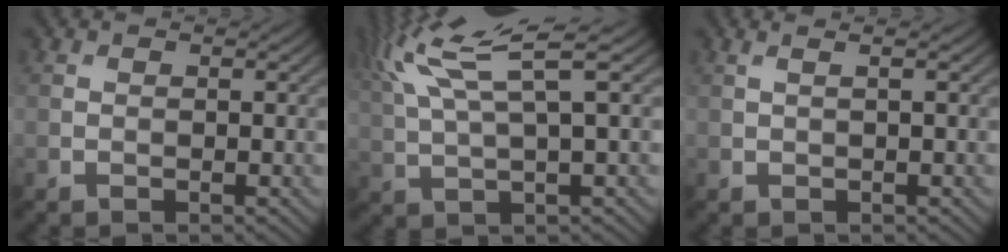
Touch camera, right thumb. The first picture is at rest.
{"total": 10.4, "force": [5.3, 2.0, 8.7], "torque": [-0.183, 0.032, 0.102]}
{"total": 1.4, "force": [0.5, 0.3, 1.3], "torque": [-0.018, 0.007, -0.003]}